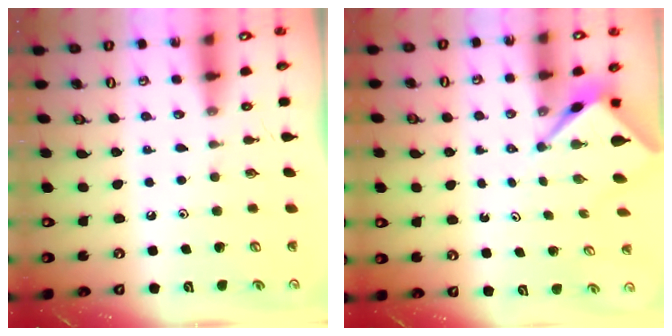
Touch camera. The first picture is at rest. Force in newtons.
{"total": 3.2, "press": 3.2, "slide": 0.1}